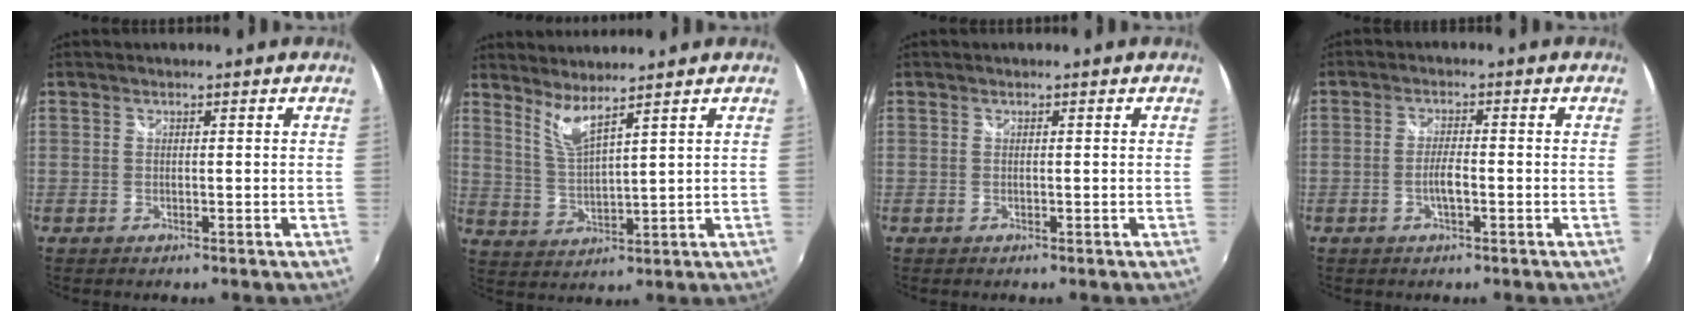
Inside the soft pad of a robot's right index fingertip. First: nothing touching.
{"total": 5.1, "force": [4.2, -0.1, 2.9], "torque": [-0.061, -0.009, 0.086]}
{"total": 0.0}
{"total": 3.0, "force": [-1.1, 0.5, 2.7], "torque": [-0.058, 0.001, -0.021]}